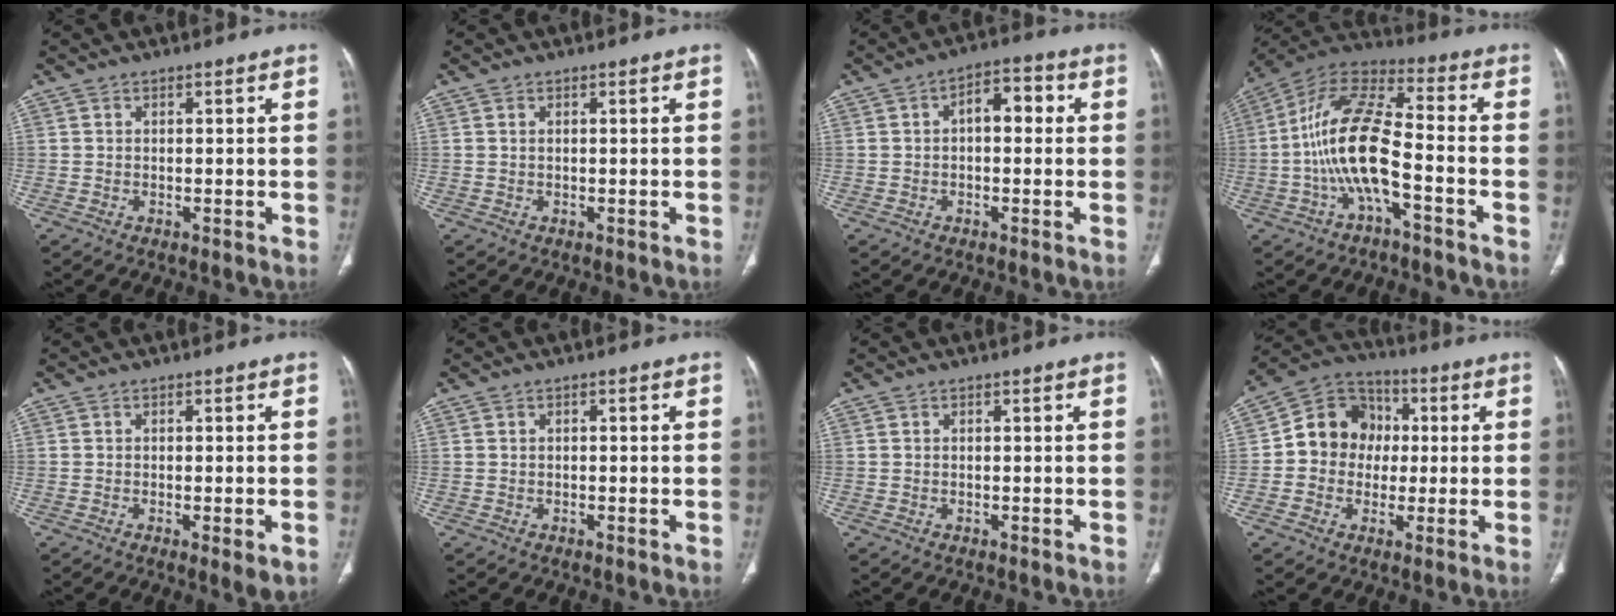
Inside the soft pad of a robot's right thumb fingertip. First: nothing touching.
{"total": 0.0}
{"total": 3.5, "force": [0.6, 1.7, 3.0], "torque": [-0.044, 0.008, 0.004]}
{"total": 14.9, "force": [-3.8, 5.3, 13.4], "torque": [-0.271, 0.050, -0.075]}
{"total": 3.4, "force": [-1.1, 0.9, 3.1], "torque": [-0.043, -0.008, -0.012]}
{"total": 0.0}
{"total": 0.0}
{"total": 12.1, "force": [0.4, 10.9, 5.3], "torque": [-0.048, 0.027, -0.004]}